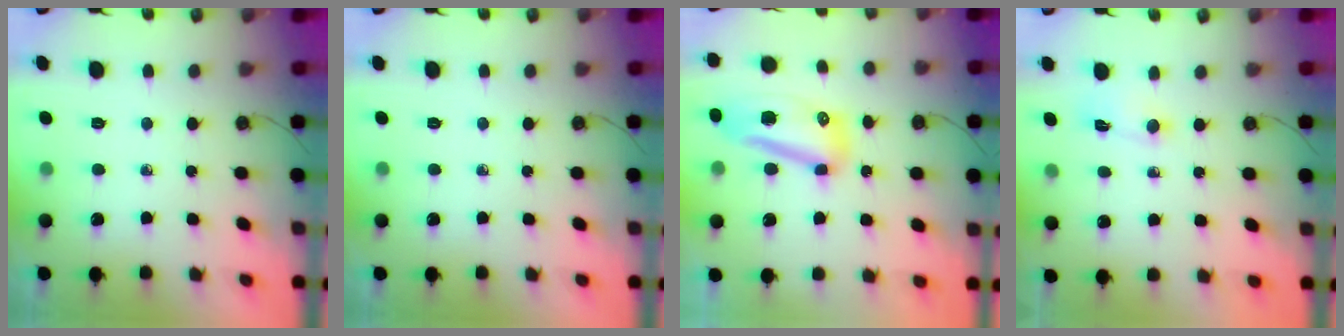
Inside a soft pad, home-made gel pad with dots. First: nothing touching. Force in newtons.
{"total": 0.0}
{"total": 20.4, "press": 15.1, "slide": 13.7}
{"total": 3.4, "press": 3.4, "slide": 0.3}